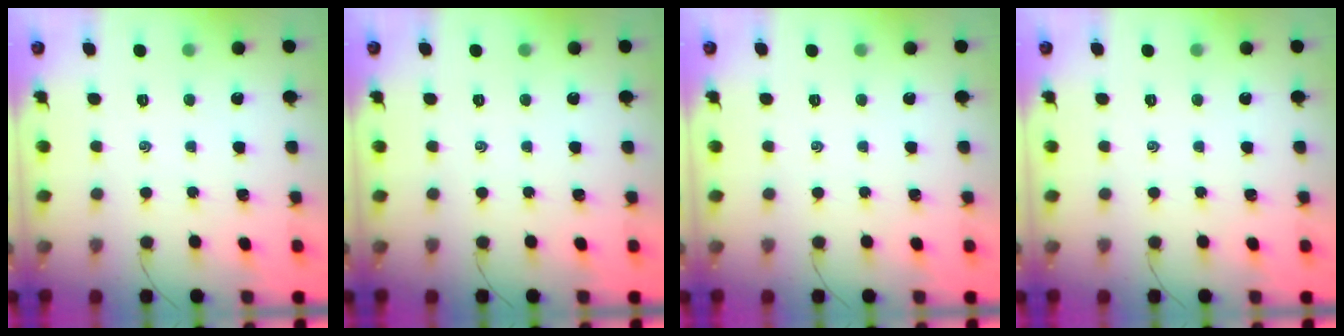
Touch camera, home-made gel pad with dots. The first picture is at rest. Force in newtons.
{"total": 0.0}
{"total": 0.0}
{"total": 0.0}